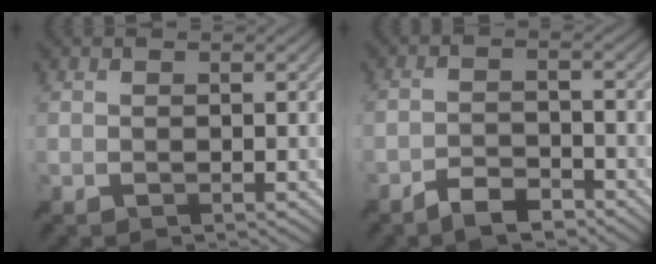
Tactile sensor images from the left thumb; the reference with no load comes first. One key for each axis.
{"total": 4.2, "fx": -3.6, "fy": 1.1, "fz": 1.8, "tx": -0.035, "ty": 0.000, "tz": -0.067}